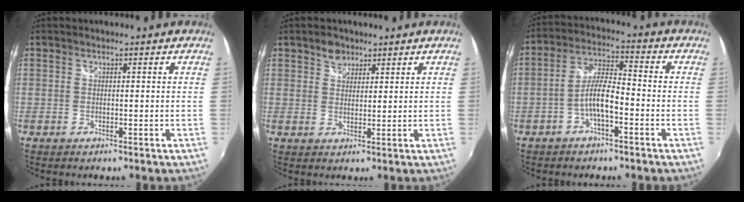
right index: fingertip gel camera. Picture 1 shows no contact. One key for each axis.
{"total": 3.1, "fx": 2.1, "fy": 2.2, "fz": 0.8, "tx": -0.008, "ty": 0.008, "tz": 0.035}
{"total": 6.8, "fx": -3.0, "fy": 1.8, "fz": 5.8, "tx": -0.122, "ty": 0.013, "tz": -0.054}